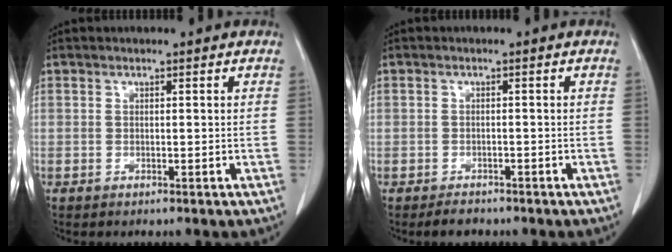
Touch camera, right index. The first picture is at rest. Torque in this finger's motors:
{"motor_torque": [-1.48, 0.32, -0.45, -0.16]}